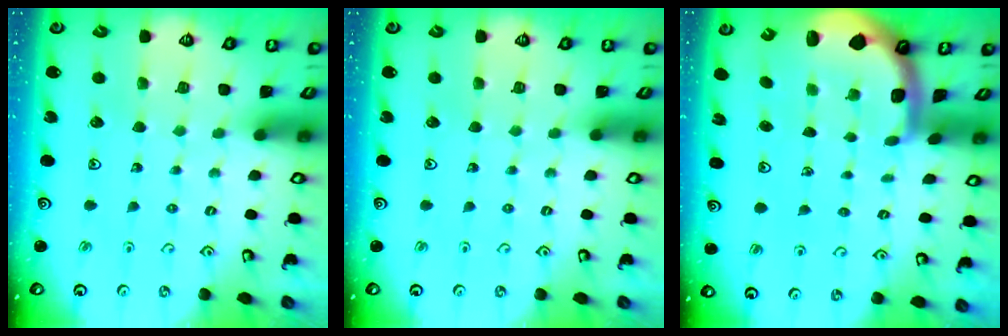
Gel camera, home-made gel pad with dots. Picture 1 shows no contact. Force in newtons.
{"total": 0.0}
{"total": 1.7, "press": 1.6, "slide": 0.4}